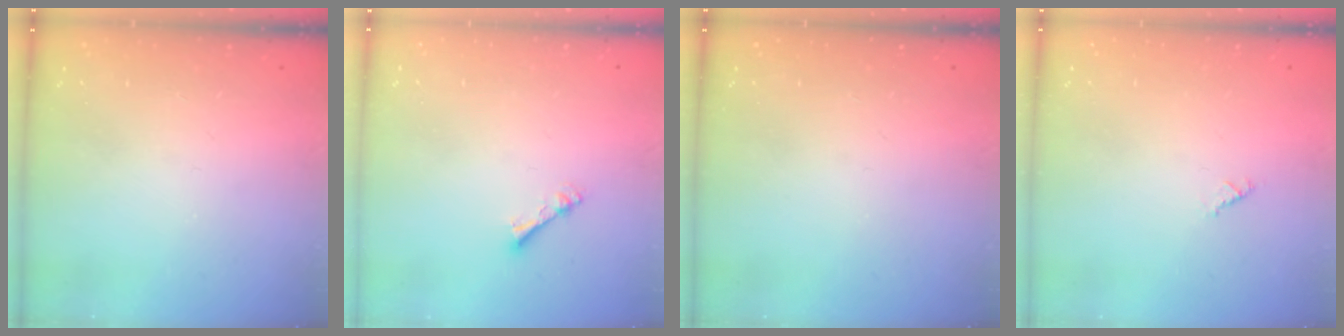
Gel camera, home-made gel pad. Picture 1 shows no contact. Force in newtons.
{"total": 2.4, "press": 2.4, "slide": 0.4}
{"total": 0.0}
{"total": 0.6, "press": 0.6, "slide": 0.2}